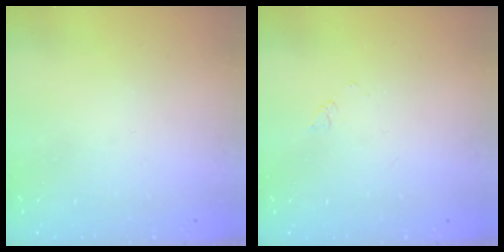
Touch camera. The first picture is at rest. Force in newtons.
{"total": 1.7, "press": 1.7, "slide": 0.3}